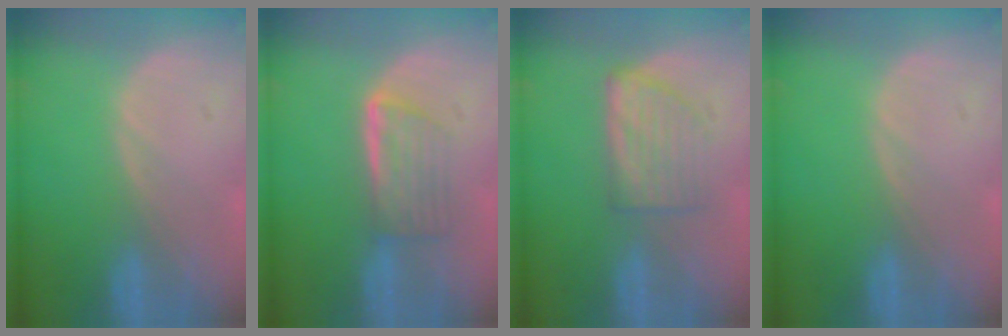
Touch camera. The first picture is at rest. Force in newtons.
{"total": 5.9, "press": 5.0, "slide": 3.1}
{"total": 5.9, "press": 5.4, "slide": 2.4}
{"total": 0.0}